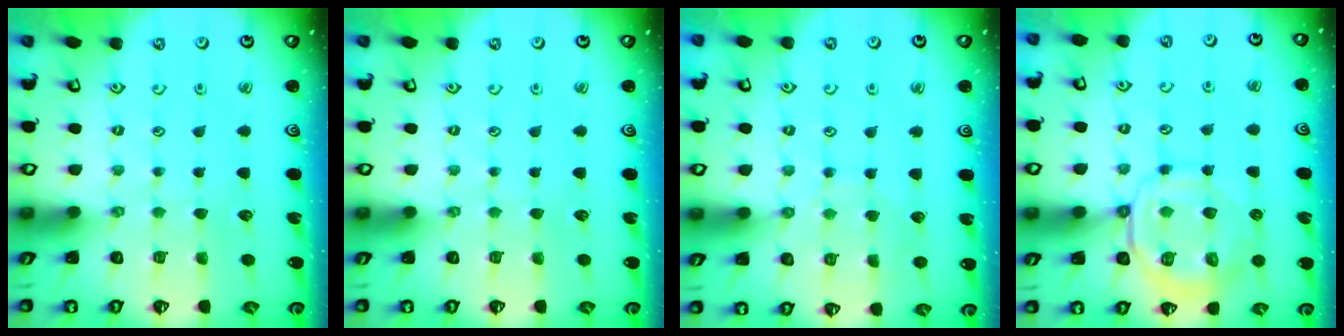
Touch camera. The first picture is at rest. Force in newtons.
{"total": 0.0}
{"total": 6.3, "press": 6.2, "slide": 0.6}
{"total": 10.4, "press": 10.4, "slide": 1.2}